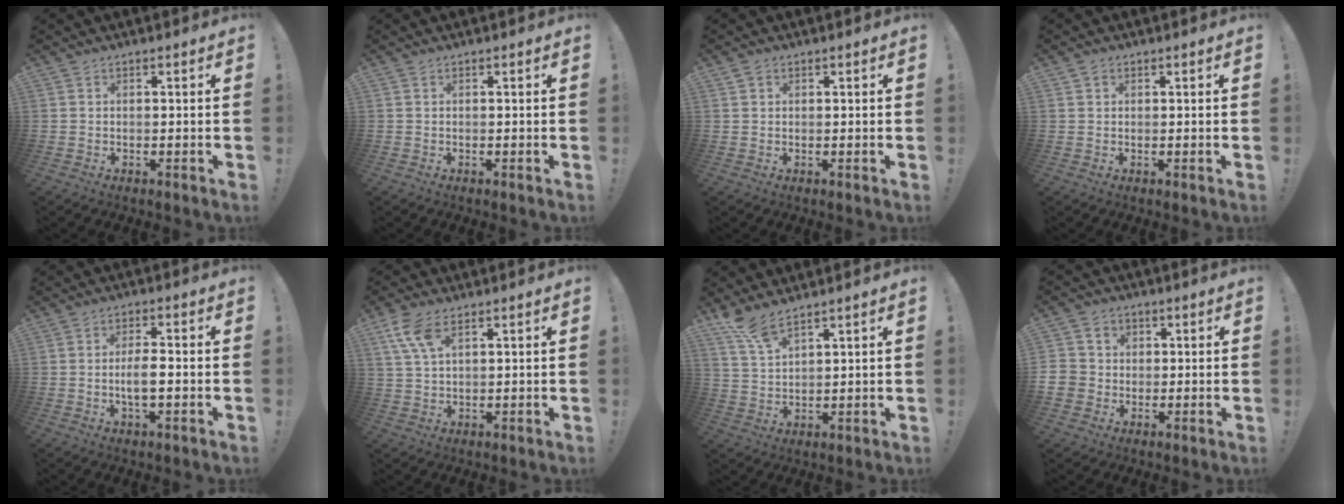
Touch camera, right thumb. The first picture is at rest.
{"total": 0.0}
{"total": 1.1, "force": [0.7, 0.8, 0.2], "torque": [-0.002, 0.000, 0.012]}
{"total": 0.9, "force": [0.5, 0.7, 0.0], "torque": [0.001, -0.001, 0.010]}
{"total": 5.4, "force": [-1.2, 1.5, 5.0], "torque": [-0.100, -0.001, -0.024]}
{"total": 7.6, "force": [4.1, 3.3, 5.5], "torque": [-0.105, -0.008, 0.079]}
{"total": 6.8, "force": [5.5, 1.3, 3.8], "torque": [-0.079, -0.031, 0.102]}
{"total": 6.4, "force": [-0.1, 6.2, 1.5], "torque": [-0.032, 0.005, -0.002]}